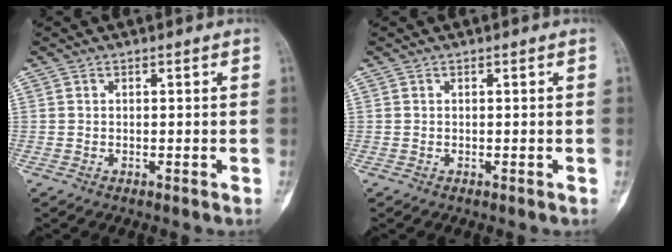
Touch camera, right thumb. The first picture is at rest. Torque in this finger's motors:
{"motor_torque": [0.00, 0.00, 0.02, -0.02, 0.00]}